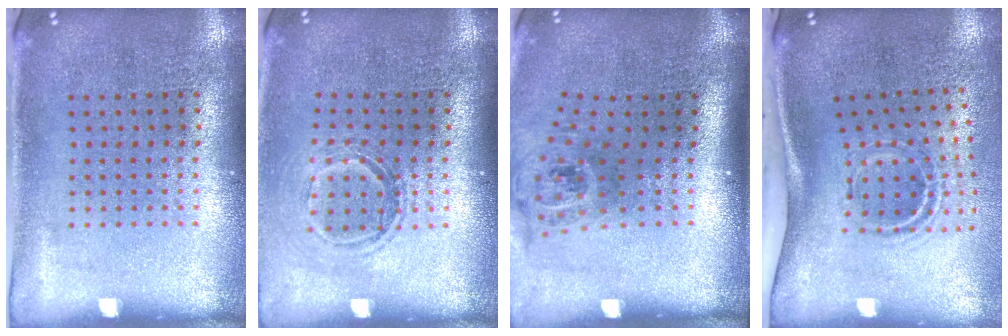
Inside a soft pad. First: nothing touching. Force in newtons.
{"total": 1.5, "press": 1.2, "slide": 0.9}
{"total": 1.9, "press": 1.4, "slide": 1.3}
{"total": 2.1, "press": 1.2, "slide": 1.7}